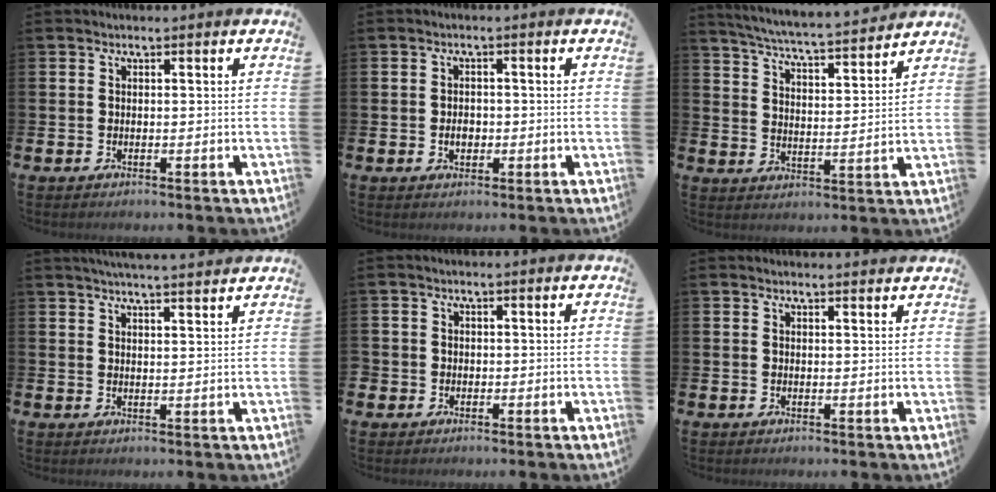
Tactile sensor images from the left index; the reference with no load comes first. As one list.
[{"total": 2.0, "force": [-0.4, 1.5, 1.3], "torque": [-0.012, 0.000, -0.012]}, {"total": 5.7, "force": [5.6, -0.2, 1.3], "torque": [-0.052, -0.045, 0.095]}, {"total": 3.8, "force": [3.7, -0.4, 0.6], "torque": [-0.019, -0.016, 0.067]}, {"total": 1.2, "force": [-0.4, 1.2, 0.1], "torque": [0.002, 0.000, -0.011]}, {"total": 1.0, "force": [1.0, 0.0, 0.1], "torque": [0.007, -0.003, 0.017]}]